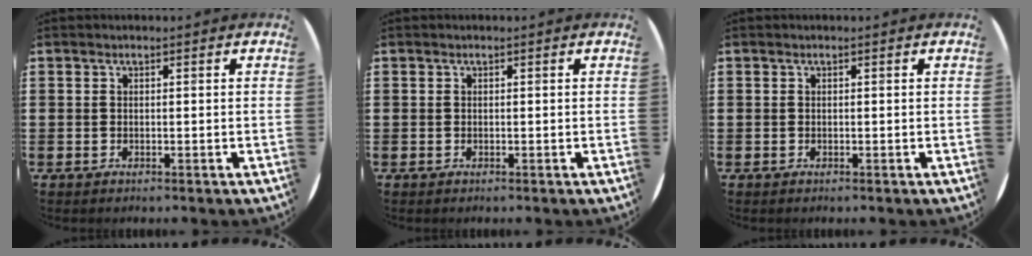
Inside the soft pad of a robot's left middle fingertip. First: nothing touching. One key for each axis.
{"total": 0.0}
{"total": 0.0}